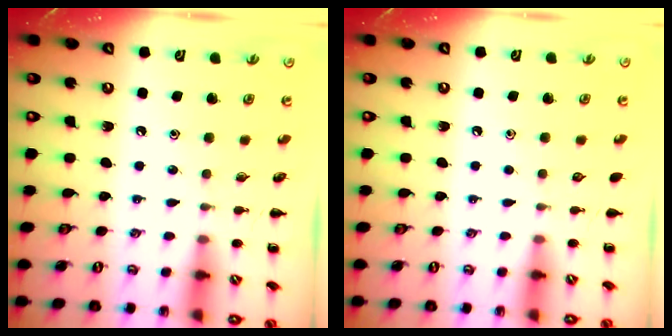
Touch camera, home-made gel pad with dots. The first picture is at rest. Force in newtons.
{"total": 0.0}